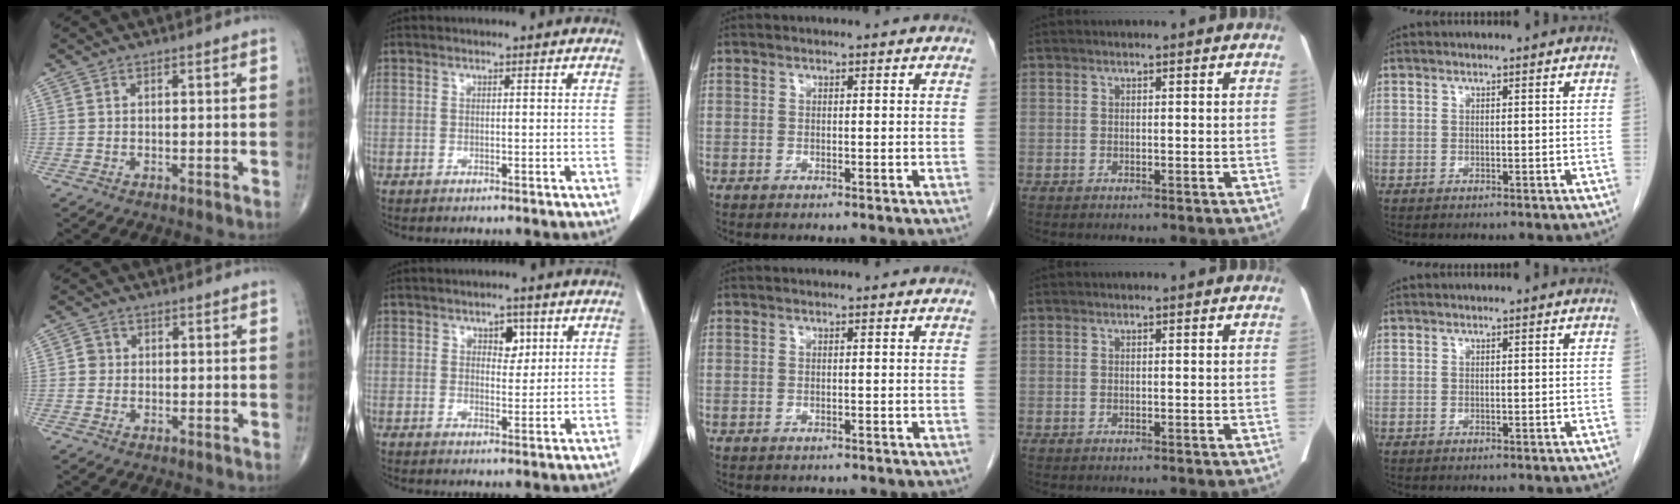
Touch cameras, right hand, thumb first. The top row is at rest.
{"thumb": {"total": 1.8, "force": [0.0, 1.7, 0.5], "torque": [0.002, 0.005, -0.004]}, "index": {"total": 3.3, "force": [1.5, 2.0, 2.1], "torque": [-0.024, 0.003, 0.023]}, "middle": {"total": 1.2, "force": [-1.1, 0.5, 0.1], "torque": [-0.008, 0.000, -0.014]}}